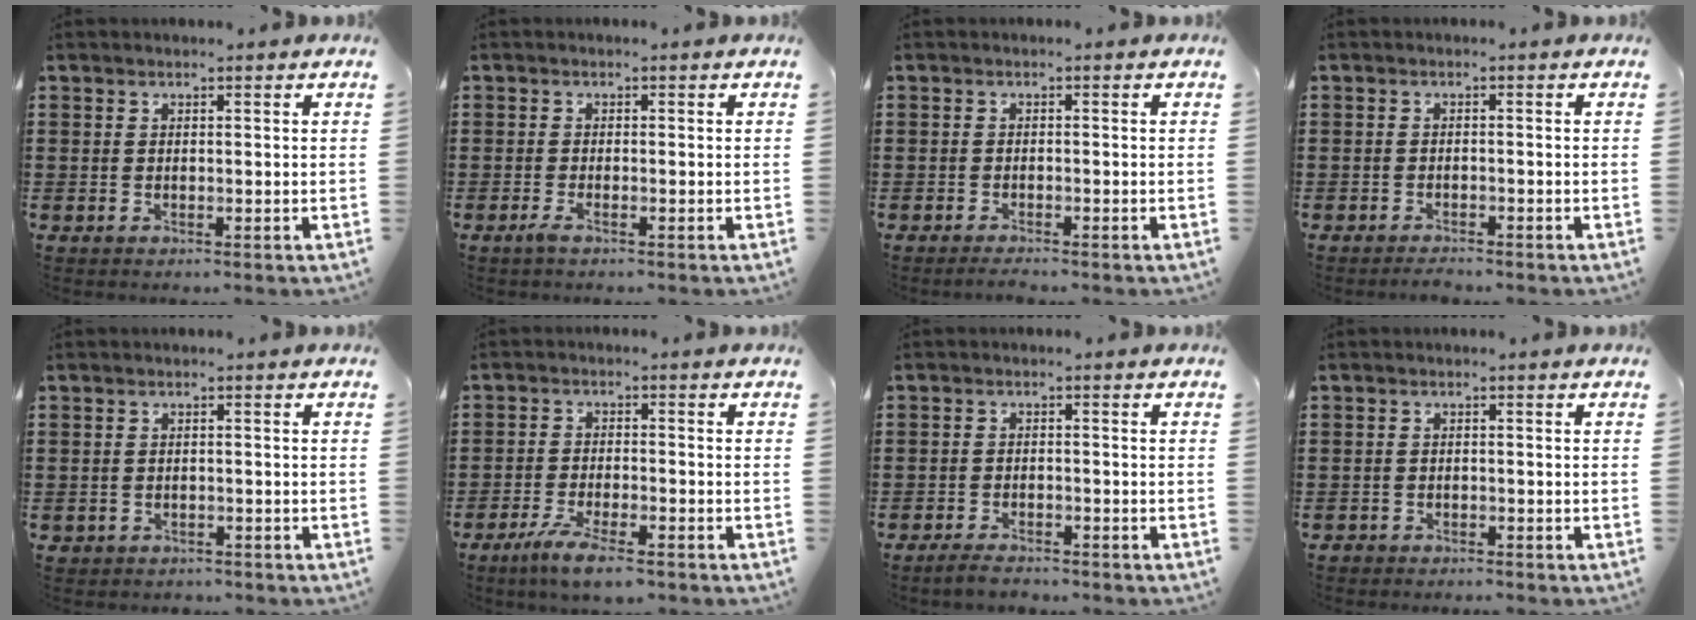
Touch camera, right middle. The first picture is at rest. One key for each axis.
{"total": 1.3, "fx": -0.7, "fy": 0.1, "fz": 1.1, "tx": -0.030, "ty": -0.007, "tz": -0.015}
{"total": 1.0, "fx": -1.0, "fy": 0.0, "fz": 0.4, "tx": -0.009, "ty": -0.003, "tz": -0.018}
{"total": 1.4, "fx": -1.4, "fy": 0.0, "fz": 0.2, "tx": -0.007, "ty": 0.000, "tz": -0.027}
{"total": 1.1, "fx": -0.9, "fy": 0.5, "fz": -0.1, "tx": -0.002, "ty": 0.001, "tz": -0.022}
{"total": 4.9, "fx": -3.8, "fy": 0.5, "fz": 3.1, "tx": -0.068, "ty": -0.010, "tz": -0.073}
{"total": 2.3, "fx": -2.1, "fy": 0.4, "fz": 0.6, "tx": -0.012, "ty": 0.003, "tz": -0.043}
{"total": 1.4, "fx": -1.3, "fy": 0.2, "fz": -0.3, "tx": 0.002, "ty": 0.002, "tz": -0.032}